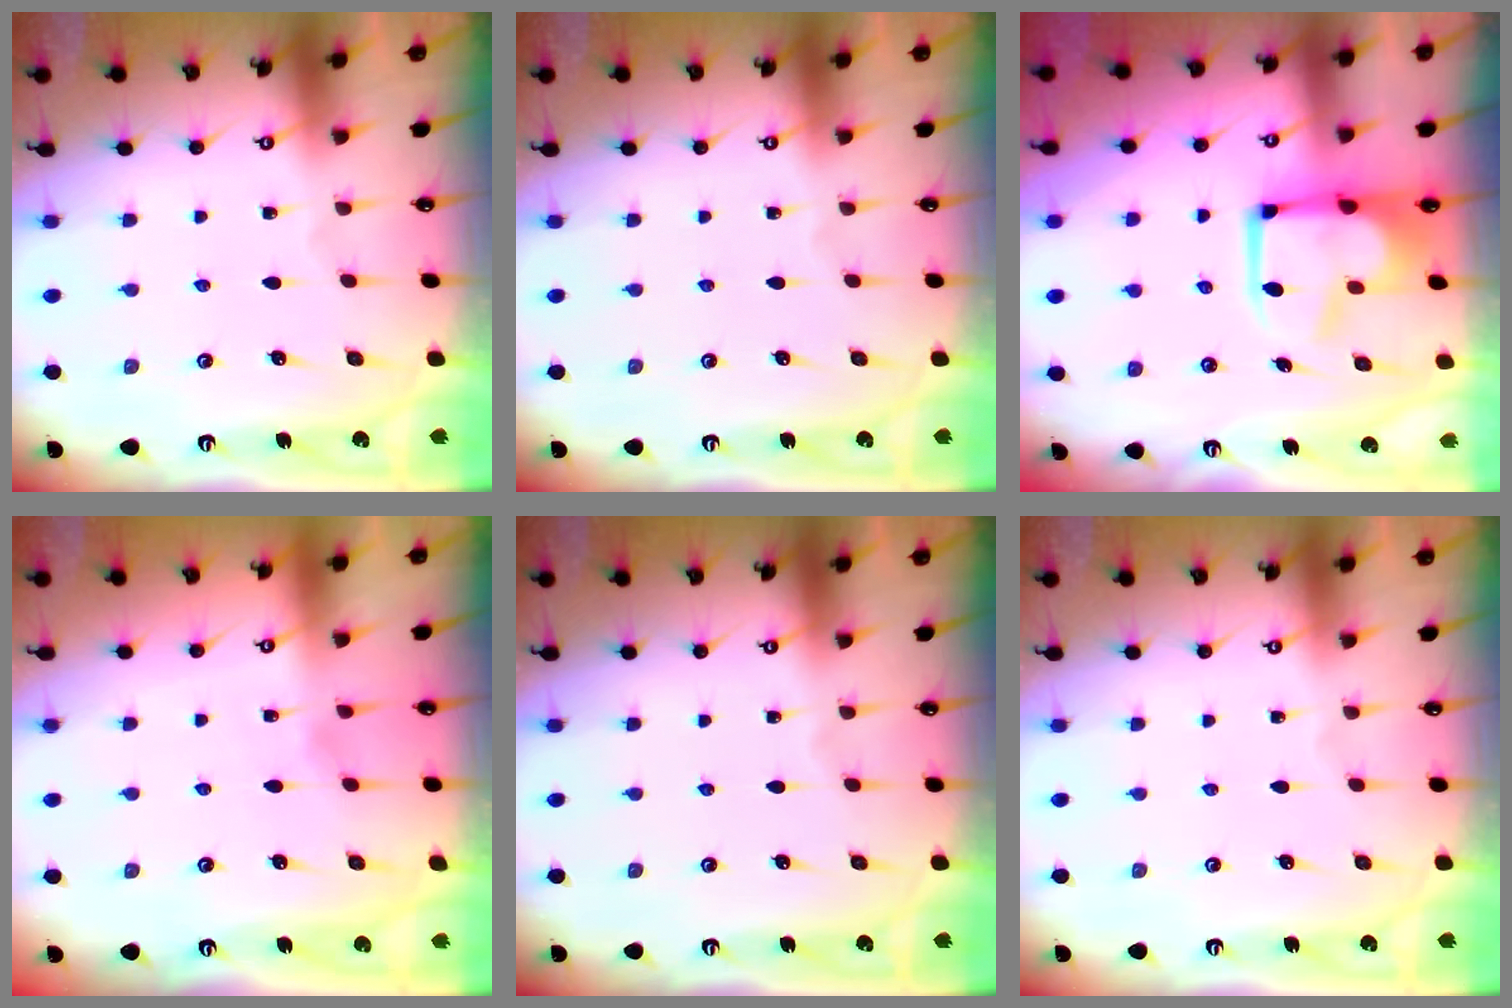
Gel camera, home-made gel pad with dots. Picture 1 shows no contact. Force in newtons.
{"total": 0.0}
{"total": 7.6, "press": 7.6, "slide": 0.7}
{"total": 3.9, "press": 3.8, "slide": 0.5}
{"total": 0.0}
{"total": 0.0}